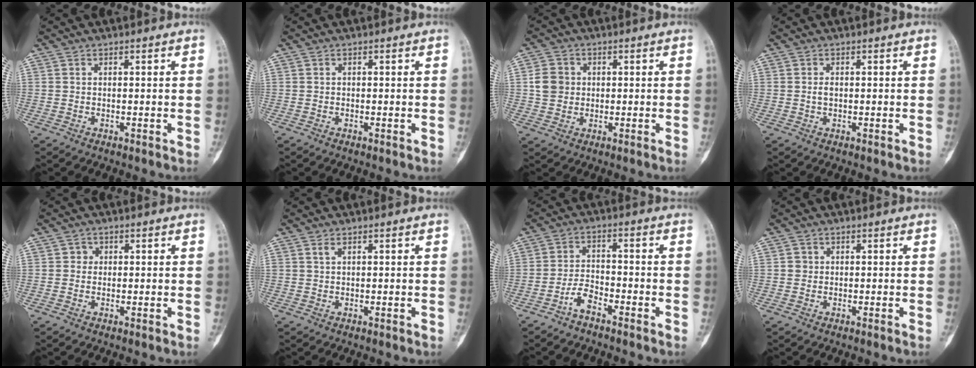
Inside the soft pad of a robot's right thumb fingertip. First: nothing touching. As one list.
[{"total": 0.0}, {"total": 4.9, "force": [0.3, 4.4, 2.1], "torque": [-0.027, 0.006, 0.001]}, {"total": 1.2, "force": [0.0, 0.7, 0.9], "torque": [-0.018, 0.001, 0.000]}, {"total": 1.4, "force": [0.1, 1.4, 0.3], "torque": [0.005, 0.004, -0.002]}, {"total": 0.7, "force": [0.4, 0.3, 0.5], "torque": [-0.012, 0.004, 0.009]}, {"total": 4.0, "force": [-3.0, 1.5, 2.2], "torque": [-0.044, 0.028, -0.060]}, {"total": 1.0, "force": [0.0, 0.9, 0.3], "torque": [0.000, 0.002, -0.001]}]